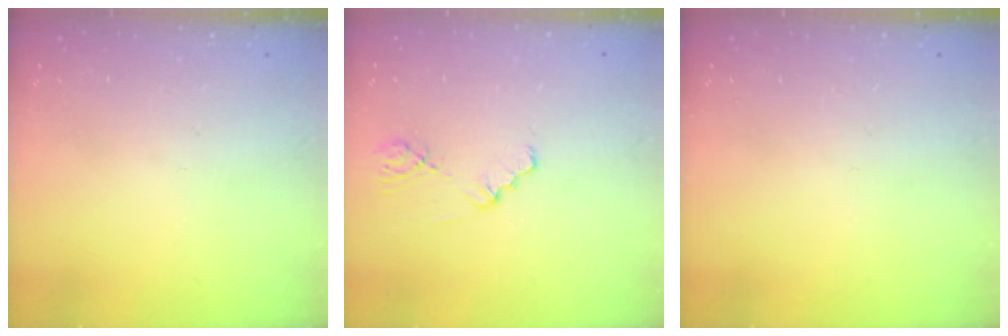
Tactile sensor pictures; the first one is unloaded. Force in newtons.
{"total": 1.0, "press": 1.0, "slide": 0.2}
{"total": 0.0}